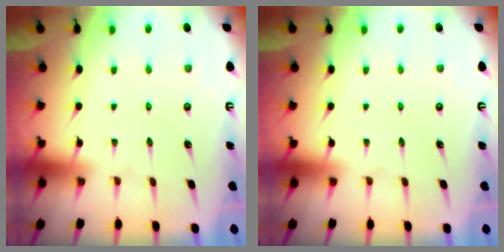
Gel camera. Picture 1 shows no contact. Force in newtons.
{"total": 0.0}